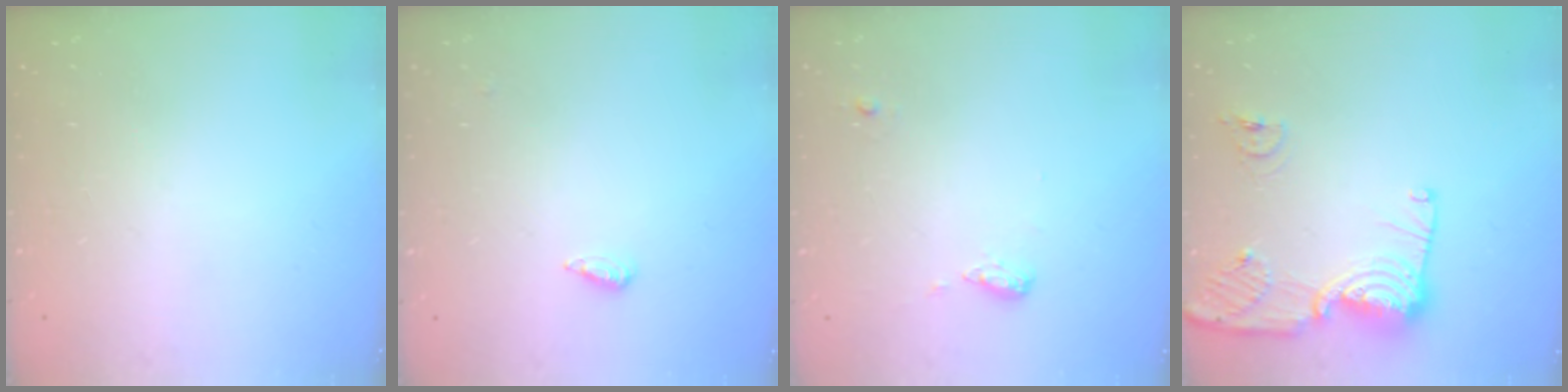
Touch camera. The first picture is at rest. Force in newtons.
{"total": 2.2, "press": 2.2, "slide": 0.5}
{"total": 7.0, "press": 6.3, "slide": 2.9}
{"total": 14.2, "press": 14.1, "slide": 1.6}